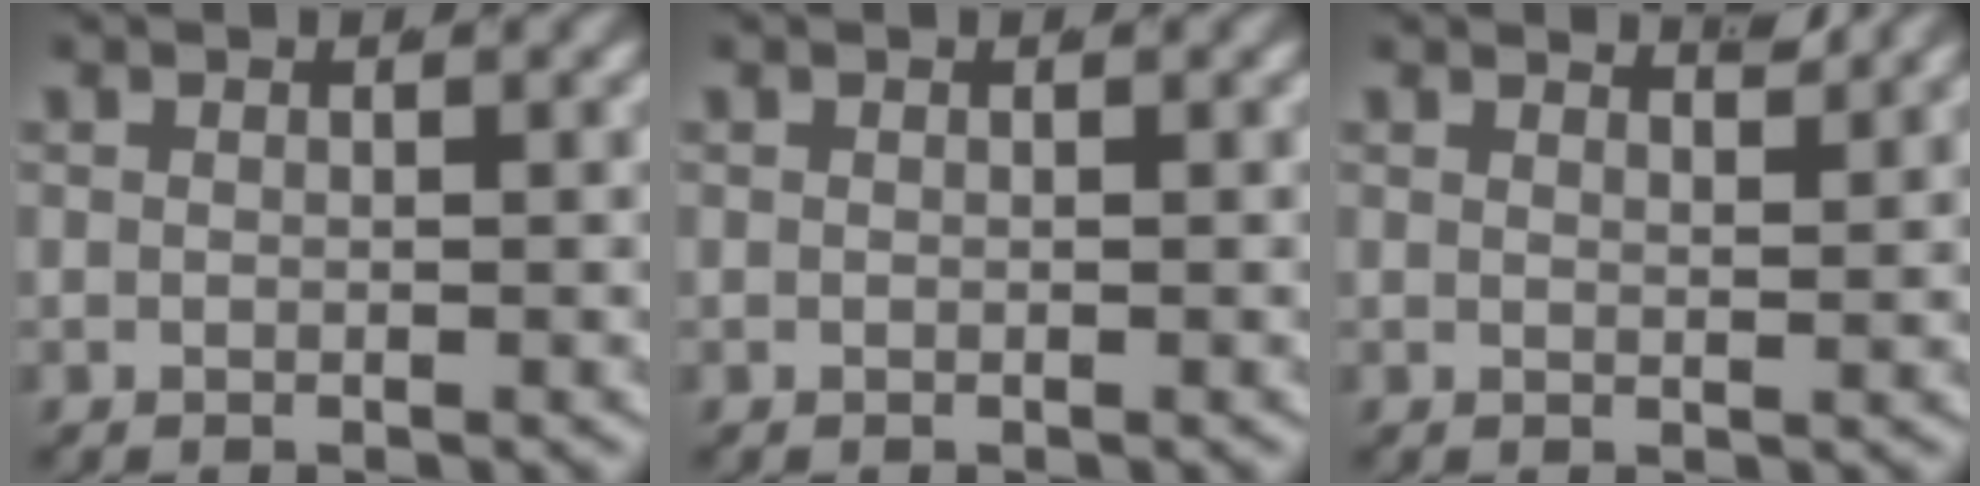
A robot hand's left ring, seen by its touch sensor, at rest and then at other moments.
{"total": 0.0}
{"total": 1.9, "force": [1.7, -0.5, 0.6], "torque": [-0.001, -0.008, 0.032]}